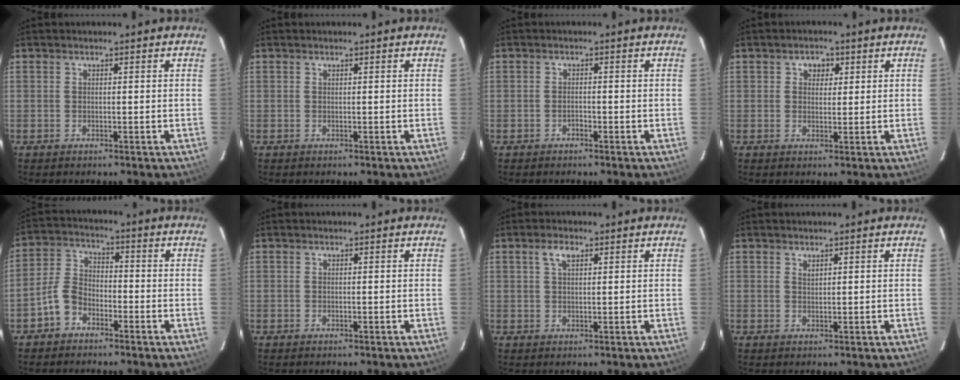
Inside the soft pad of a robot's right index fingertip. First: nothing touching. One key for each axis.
{"total": 0.0}
{"total": 0.9, "fx": -0.7, "fy": 0.5, "fz": 0.2, "tx": -0.004, "ty": 0.004, "tz": -0.012}
{"total": 2.6, "fx": 1.0, "fy": 2.2, "fz": 1.0, "tx": -0.009, "ty": 0.010, "tz": 0.016}
{"total": 6.7, "fx": -4.1, "fy": 3.9, "fz": 3.6, "tx": -0.081, "ty": 0.019, "tz": -0.088}
{"total": 0.0}
{"total": 2.6, "fx": 1.3, "fy": 1.2, "fz": 1.8, "tx": -0.035, "ty": 0.007, "tz": 0.025}
{"total": 0.9, "fx": 0.7, "fy": 0.3, "fz": 0.4, "tx": -0.006, "ty": 0.000, "tz": 0.014}